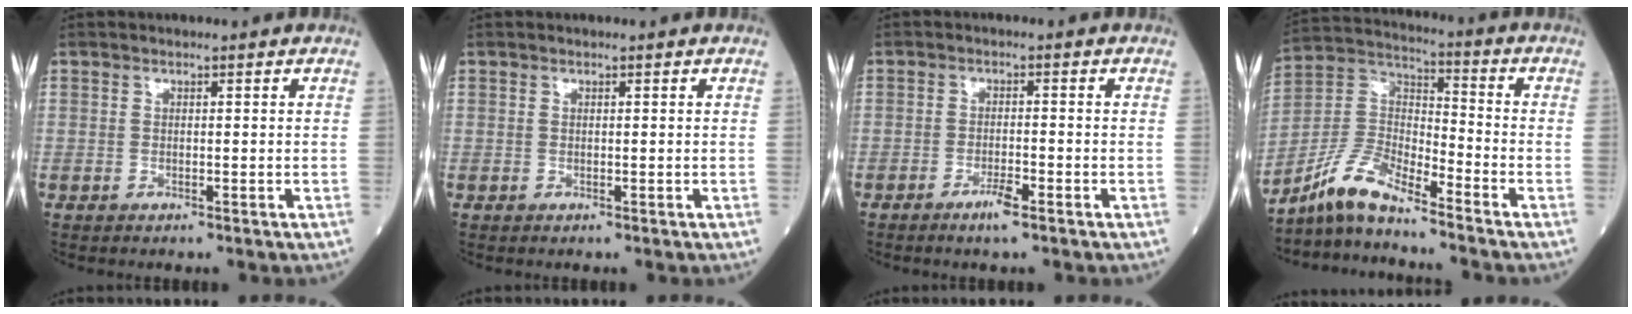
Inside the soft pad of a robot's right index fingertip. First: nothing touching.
{"total": 0.0}
{"total": 2.6, "force": [-1.7, 0.2, 2.0], "torque": [-0.039, -0.001, -0.029]}
{"total": 8.9, "force": [-7.7, 1.2, 4.2], "torque": [-0.101, 0.015, -0.153]}